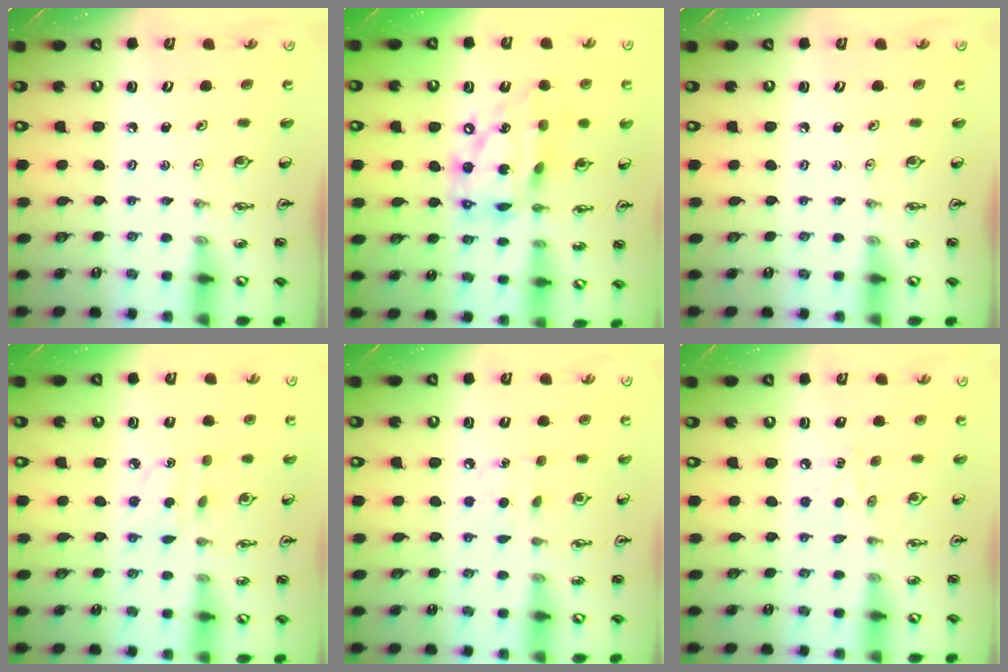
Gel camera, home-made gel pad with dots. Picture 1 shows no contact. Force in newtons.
{"total": 16.0, "press": 16.0, "slide": 1.4}
{"total": 0.0}
{"total": 3.6, "press": 3.5, "slide": 0.9}
{"total": 6.2, "press": 6.2, "slide": 0.7}
{"total": 6.0, "press": 6.0, "slide": 0.8}